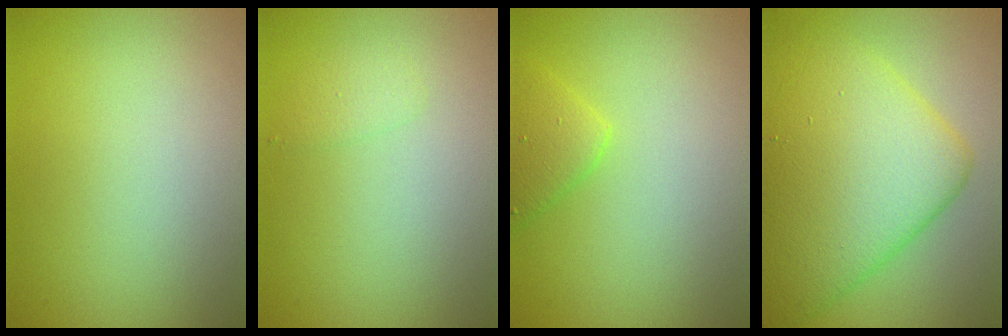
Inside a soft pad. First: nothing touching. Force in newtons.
{"total": 1.0, "press": 0.9, "slide": 0.1}
{"total": 2.5, "press": 2.5, "slide": 0.2}
{"total": 10.7, "press": 10.7, "slide": 0.2}